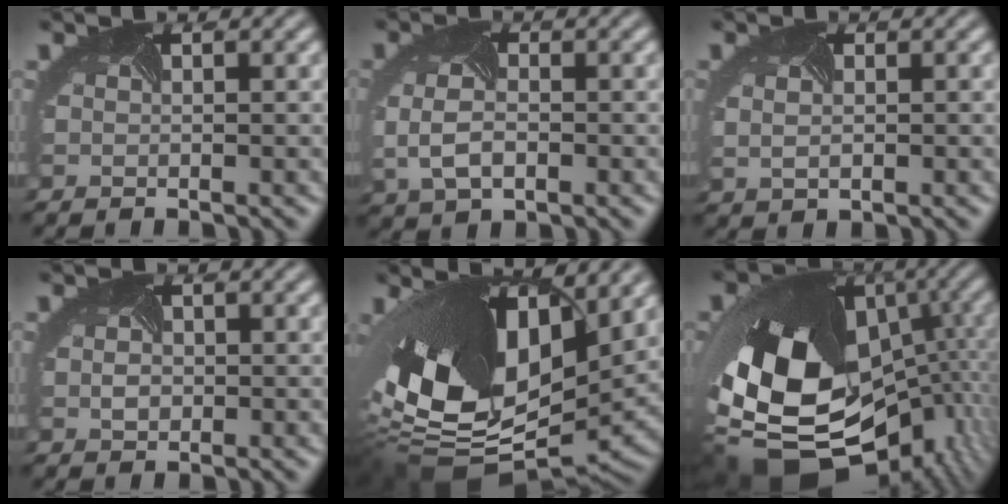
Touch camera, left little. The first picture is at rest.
{"total": 3.4, "force": [-0.4, 2.4, 2.3], "torque": [-0.074, -0.006, -0.008]}
{"total": 2.4, "force": [0.7, 1.9, 1.3], "torque": [-0.016, 0.015, -0.002]}
{"total": 0.9, "force": [-0.2, 0.9, 0.2], "torque": [-0.017, -0.001, -0.003]}
{"total": 16.8, "force": [2.4, 10.2, 13.2], "torque": [-0.278, -0.032, 0.061]}
{"total": 19.9, "force": [-4.5, 13.6, 13.8], "torque": [-0.273, -0.053, -0.049]}